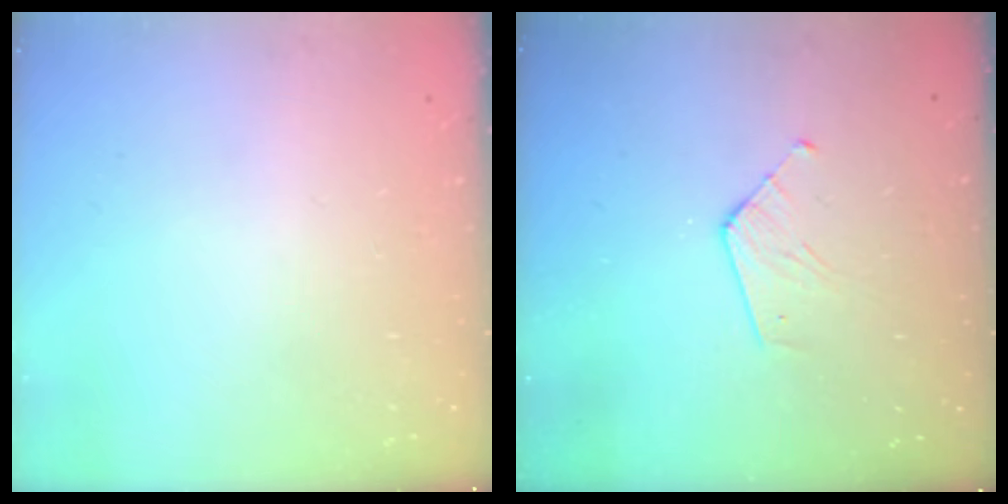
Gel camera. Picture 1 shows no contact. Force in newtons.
{"total": 5.9, "press": 5.9, "slide": 0.5}